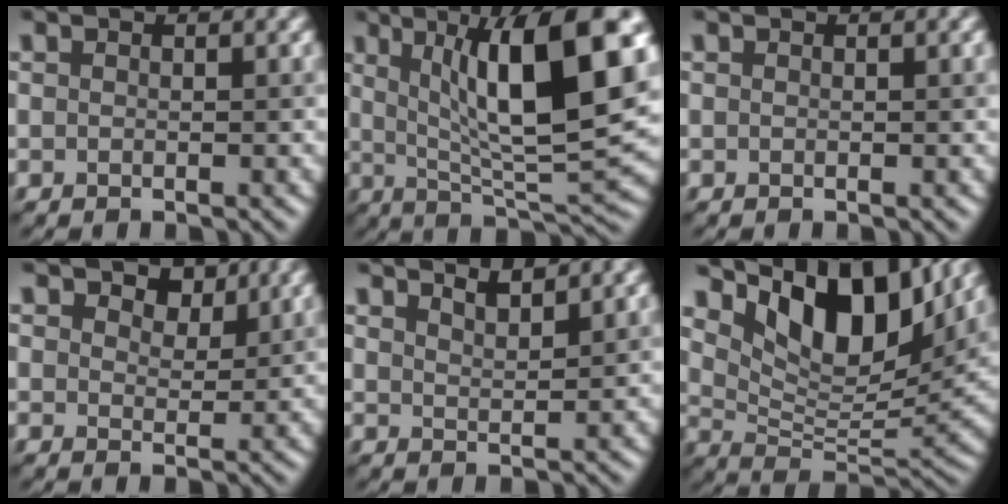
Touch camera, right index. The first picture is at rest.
{"total": 12.7, "force": [3.8, 2.9, 11.8], "torque": [-0.164, 0.008, 0.069]}
{"total": 0.7, "force": [0.1, 0.2, 0.6], "torque": [-0.002, 0.005, 0.001]}
{"total": 3.0, "force": [2.3, 1.6, 1.1], "torque": [-0.019, 0.001, 0.031]}
{"total": 2.6, "force": [2.4, 0.4, 0.9], "torque": [0.003, 0.014, 0.035]}
{"total": 10.3, "force": [6.3, 4.5, 6.9], "torque": [-0.109, 0.007, 0.117]}